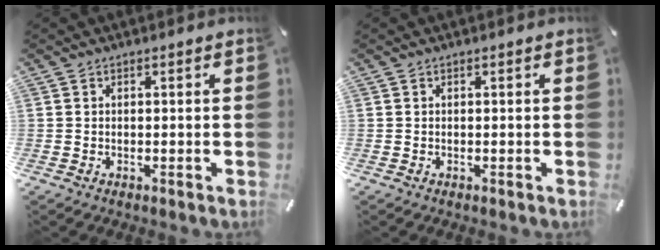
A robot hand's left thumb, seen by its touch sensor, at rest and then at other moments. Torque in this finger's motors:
{"motor_torque": [0.00, 0.00, 0.00, 0.09, 0.00]}